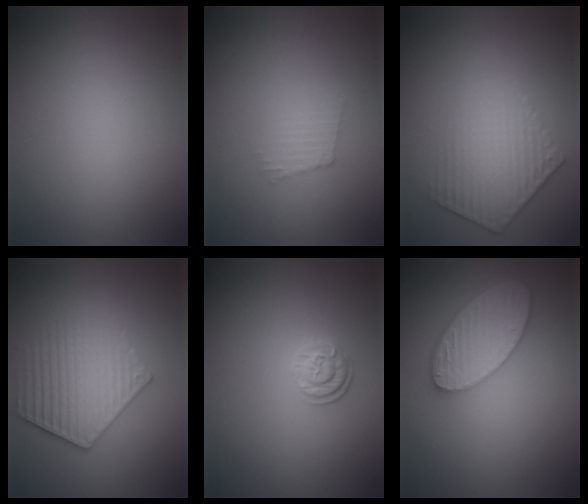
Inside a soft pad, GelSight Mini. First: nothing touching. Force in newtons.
{"total": 1.2, "press": 1.2, "slide": 0.2}
{"total": 4.3, "press": 3.1, "slide": 3.1}
{"total": 4.6, "press": 4.0, "slide": 2.2}
{"total": 2.5, "press": 1.9, "slide": 1.6}
{"total": 5.3, "press": 4.7, "slide": 2.5}